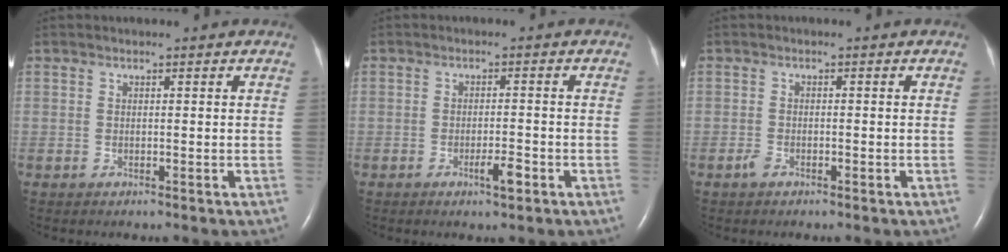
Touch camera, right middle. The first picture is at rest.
{"total": 2.8, "force": [-1.5, 0.4, 2.3], "torque": [-0.038, -0.001, -0.022]}
{"total": 1.1, "force": [-0.8, 0.5, 0.6], "torque": [-0.019, 0.000, -0.015]}